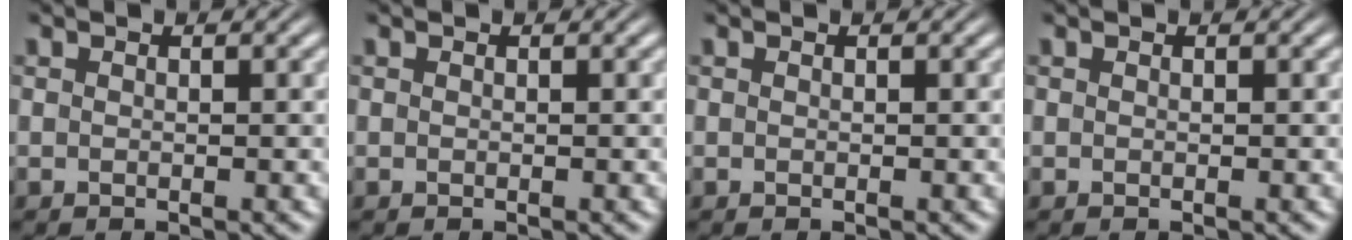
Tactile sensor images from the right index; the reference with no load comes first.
{"total": 0.0}
{"total": 0.0}
{"total": 0.0}